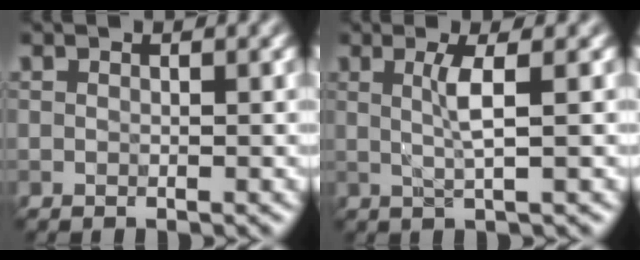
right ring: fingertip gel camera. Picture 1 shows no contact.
{"total": 2.6, "force": [0.4, 0.4, 2.5], "torque": [-0.049, 0.000, 0.006]}